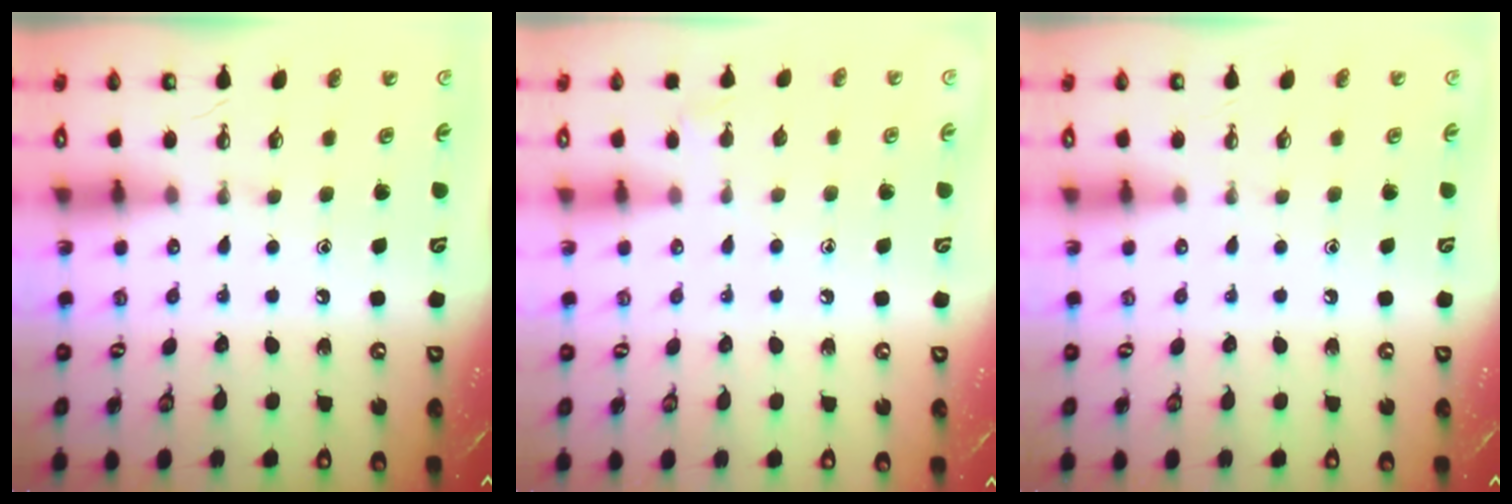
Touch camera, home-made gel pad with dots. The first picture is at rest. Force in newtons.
{"total": 4.3, "press": 4.2, "slide": 0.6}
{"total": 0.0}